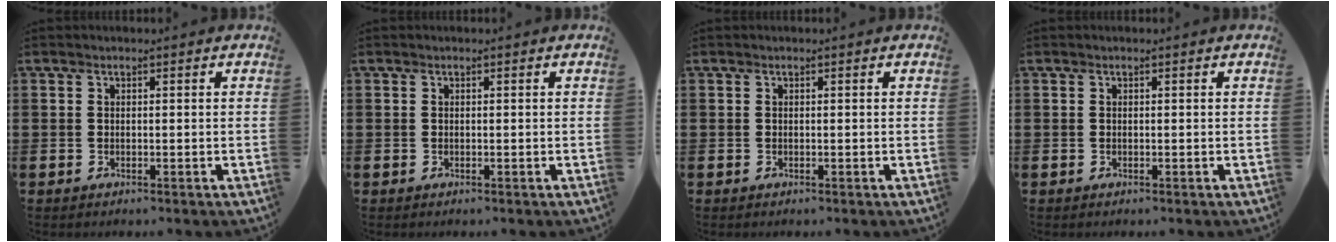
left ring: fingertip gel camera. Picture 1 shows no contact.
{"total": 0.0}
{"total": 0.0}
{"total": 0.0}